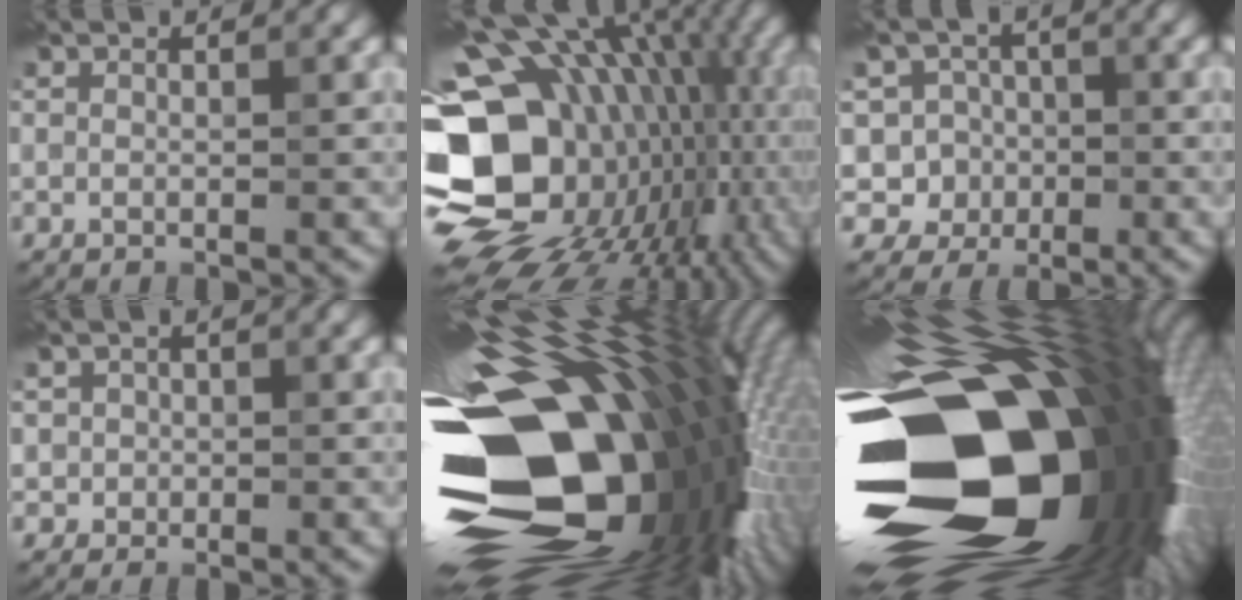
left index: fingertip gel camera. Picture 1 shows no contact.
{"total": 19.3, "force": [-2.1, 14.5, 12.7], "torque": [-0.246, 0.001, -0.014]}
{"total": 6.0, "force": [-0.7, 5.7, 1.5], "torque": [-0.014, 0.033, -0.049]}
{"total": 1.5, "force": [0.2, 1.5, 0.2], "torque": [0.014, 0.004, -0.001]}
{"total": 20.5, "force": [-2.8, 11.8, 16.5], "torque": [-0.294, -0.025, -0.055]}
{"total": 22.0, "force": [-4.7, 12.2, 17.8], "torque": [-0.317, -0.021, -0.089]}